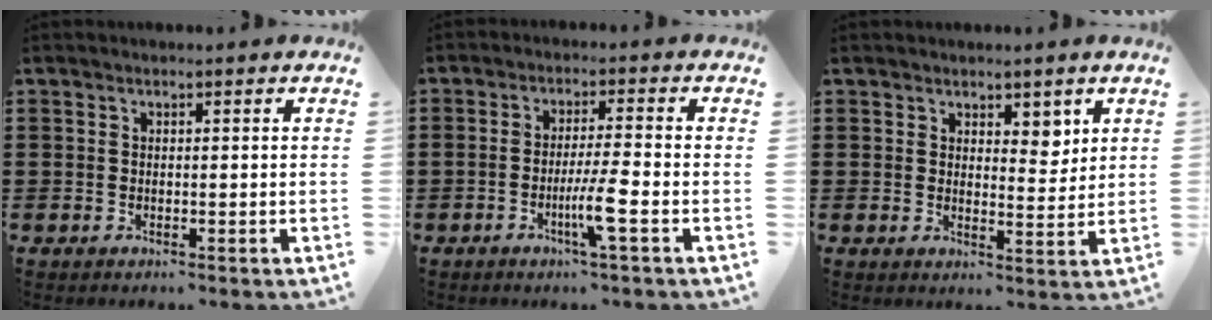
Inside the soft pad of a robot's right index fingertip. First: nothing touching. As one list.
[{"total": 5.5, "force": [-2.2, -0.1, 5.1], "torque": [-0.099, -0.015, -0.043]}, {"total": 3.7, "force": [2.8, 2.1, 1.2], "torque": [-0.017, -0.001, 0.048]}]